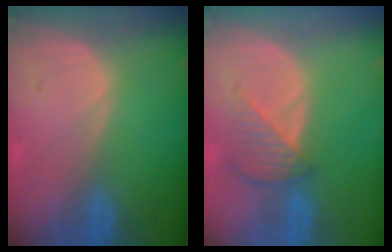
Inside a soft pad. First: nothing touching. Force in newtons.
{"total": 4.2, "press": 3.9, "slide": 1.6}